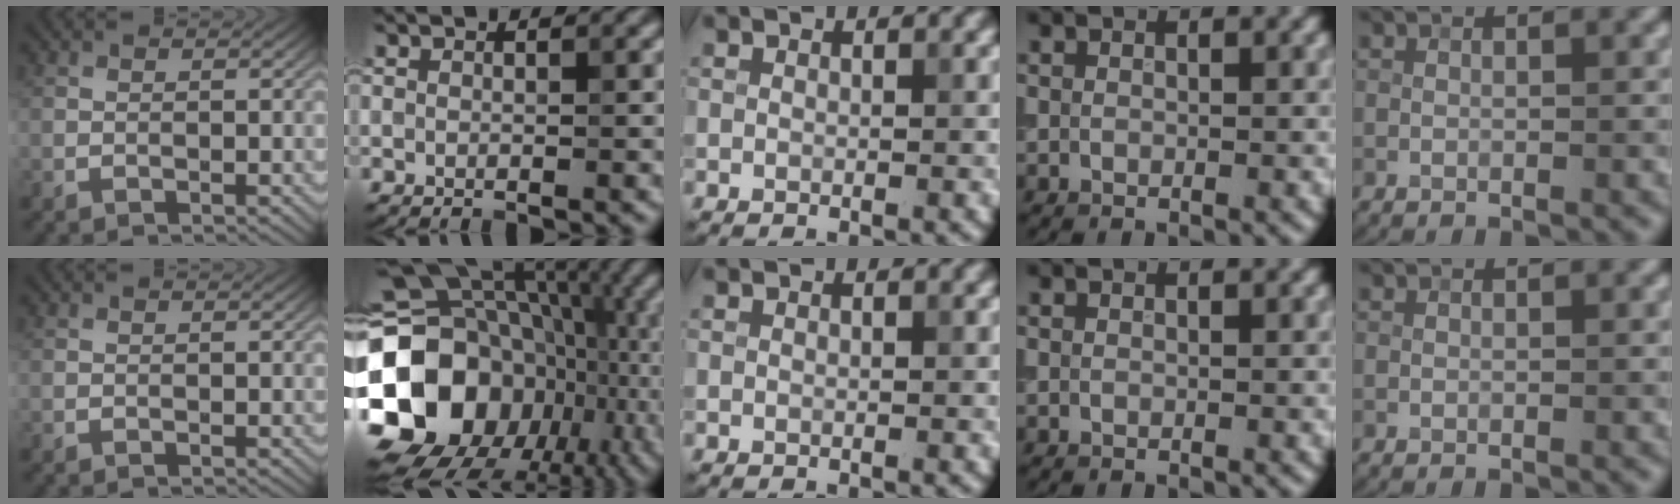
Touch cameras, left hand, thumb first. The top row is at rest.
{"index": {"total": 18.7, "force": [-3.8, 15.5, 9.7], "torque": [-0.199, 0.001, -0.064]}}